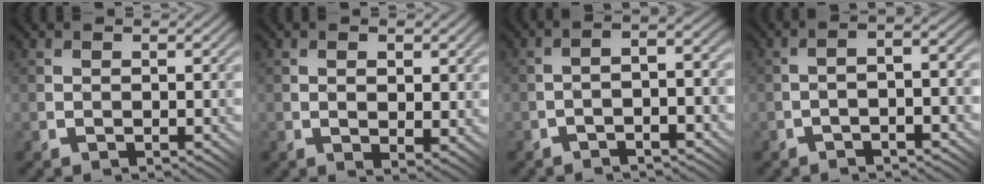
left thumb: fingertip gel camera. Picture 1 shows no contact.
{"total": 2.9, "force": [0.5, 1.1, 2.7], "torque": [-0.041, -0.003, 0.017]}
{"total": 4.1, "force": [-1.5, 1.1, 3.6], "torque": [-0.055, 0.011, -0.030]}
{"total": 4.8, "force": [-1.5, 1.2, 4.4], "torque": [-0.070, 0.009, -0.024]}